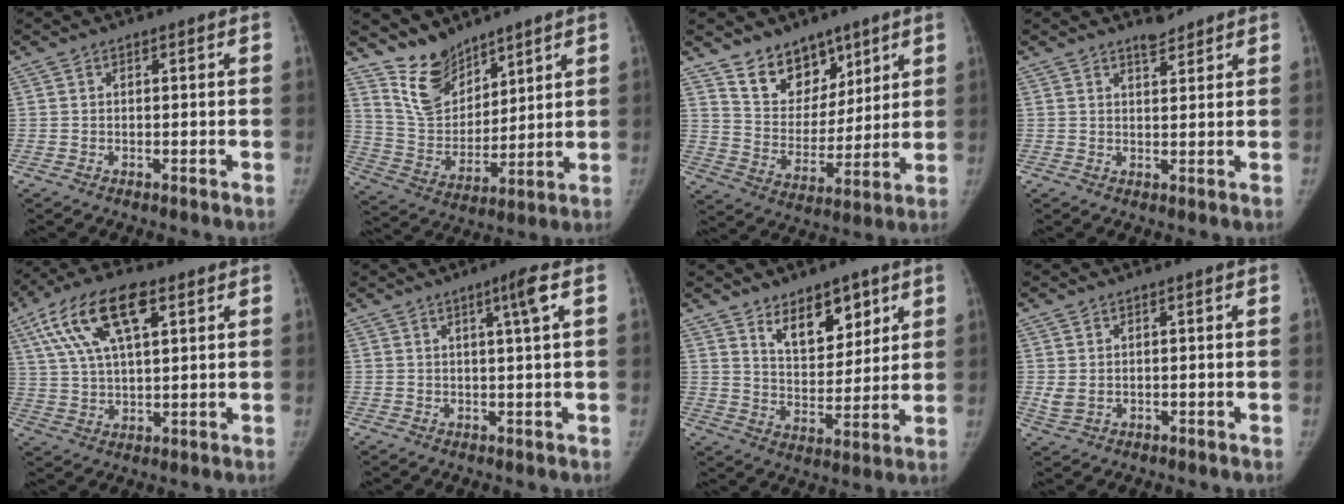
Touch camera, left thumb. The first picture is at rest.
{"total": 10.3, "force": [8.6, 4.9, 2.7], "torque": [-0.021, -0.067, 0.183]}
{"total": 12.1, "force": [8.7, 7.3, 4.0], "torque": [-0.015, -0.066, 0.164]}
{"total": 2.4, "force": [2.2, 0.7, 0.6], "torque": [0.000, -0.019, 0.036]}
{"total": 15.3, "force": [6.8, 6.3, 12.1], "torque": [-0.226, 0.004, 0.122]}
{"total": 3.8, "force": [1.4, -0.7, 3.5], "torque": [-0.062, -0.004, 0.025]}
{"total": 10.8, "force": [6.5, 5.9, 6.4], "torque": [-0.058, -0.049, 0.115]}
{"total": 2.2, "force": [0.2, 1.6, 1.6], "torque": [-0.034, -0.002, 0.008]}